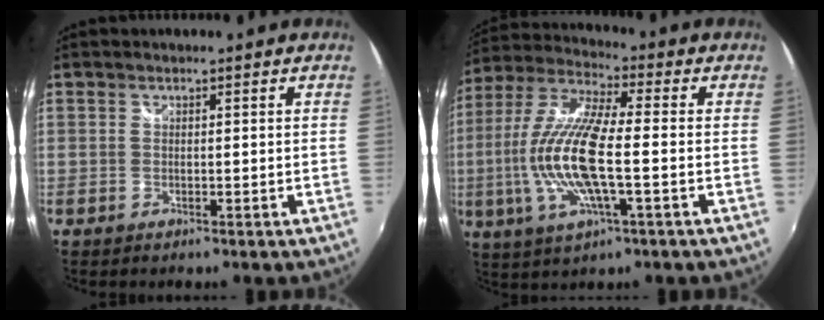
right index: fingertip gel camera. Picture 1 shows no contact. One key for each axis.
{"total": 16.4, "fx": -2.6, "fy": 3.9, "fz": 15.7, "tx": -0.316, "ty": -0.006, "tz": -0.052}